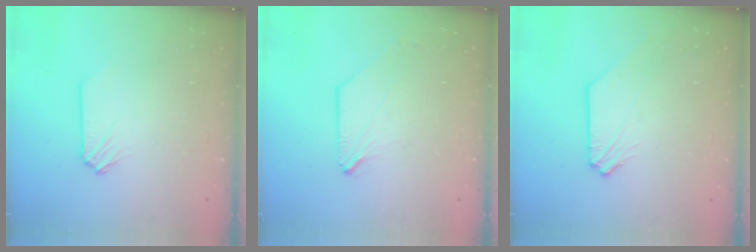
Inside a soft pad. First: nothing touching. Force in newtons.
{"total": 1.3, "press": 1.3, "slide": 0.3}
{"total": 1.3, "press": 1.3, "slide": 0.2}